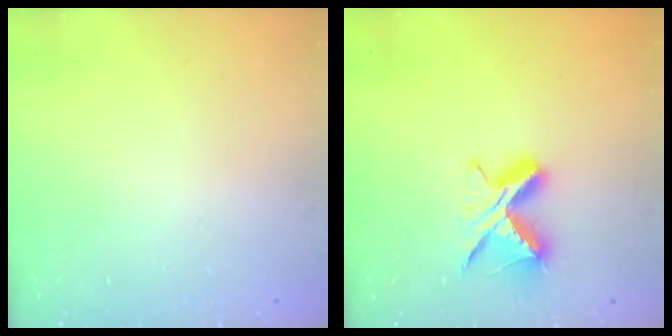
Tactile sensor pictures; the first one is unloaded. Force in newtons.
{"total": 8.7, "press": 8.6, "slide": 0.6}